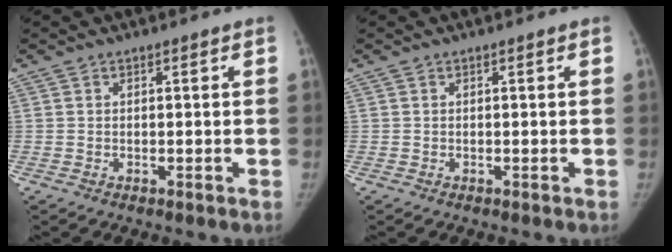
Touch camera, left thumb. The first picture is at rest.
{"total": 0.0}